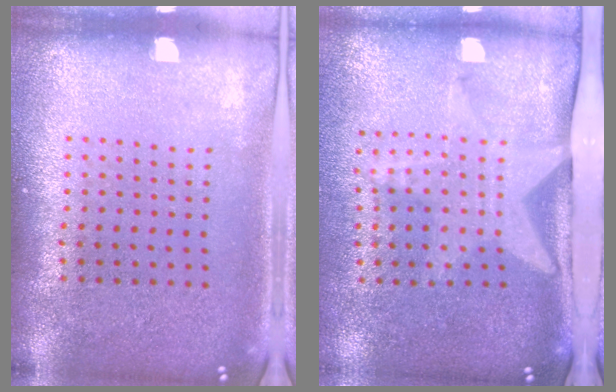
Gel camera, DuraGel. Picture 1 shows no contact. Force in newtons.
{"total": 2.0, "press": 1.5, "slide": 1.3}